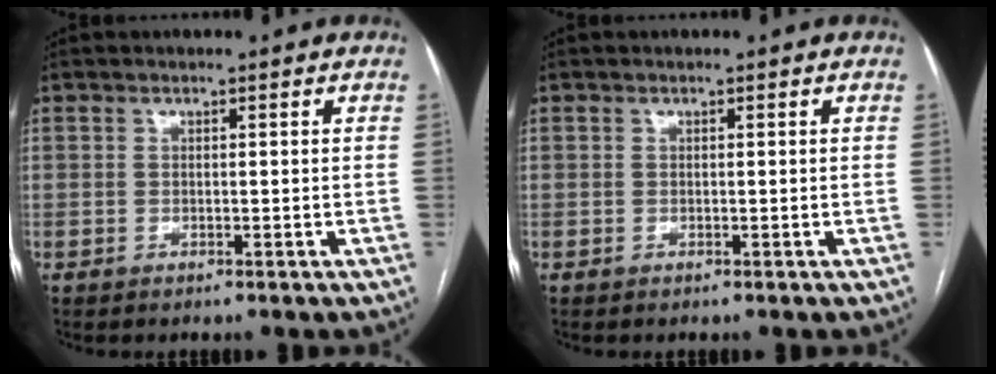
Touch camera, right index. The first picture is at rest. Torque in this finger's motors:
{"motor_torque": [0.00, 0.00, 0.00, 0.00]}